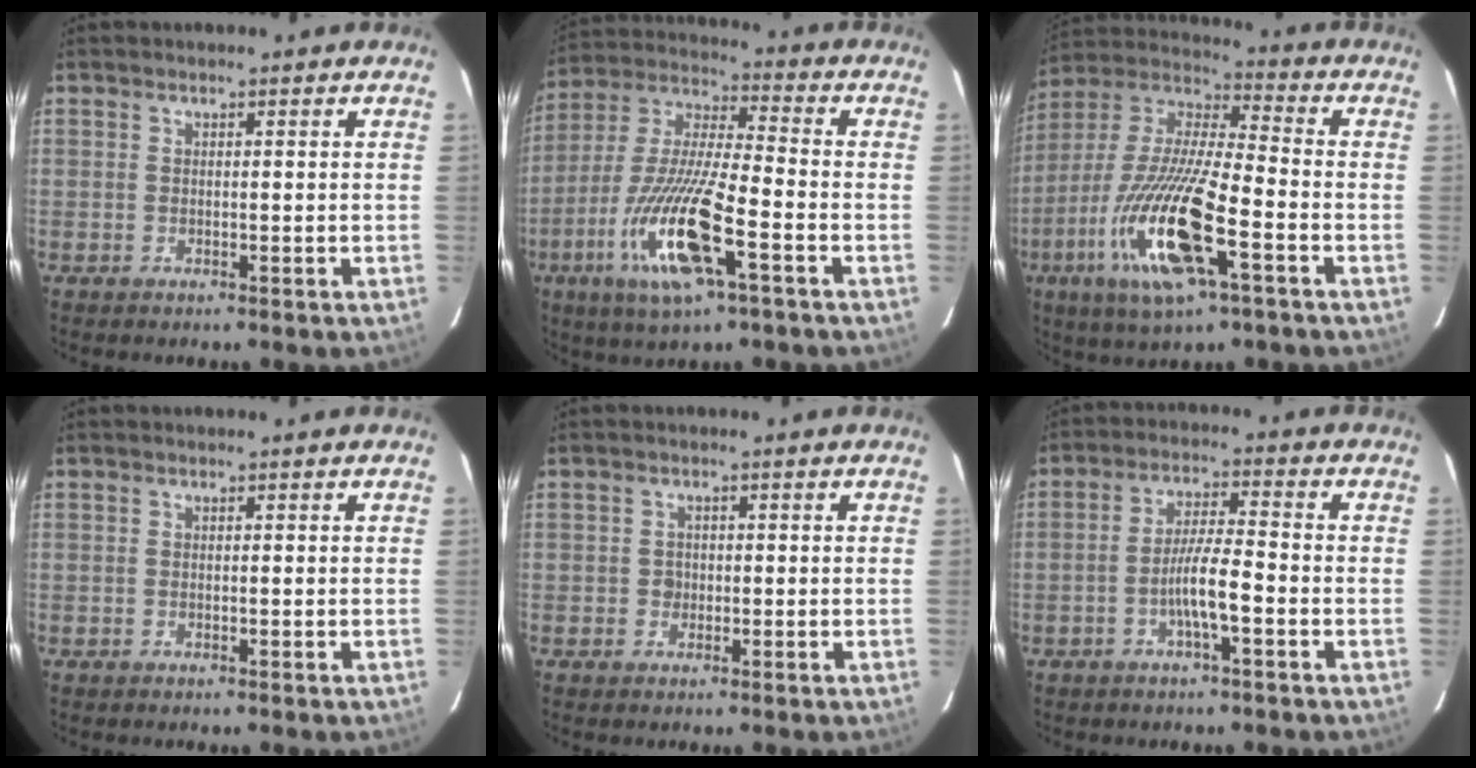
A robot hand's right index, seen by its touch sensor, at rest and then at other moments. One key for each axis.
{"total": 16.8, "fx": -6.8, "fy": 2.2, "fz": 15.2, "tx": -0.314, "ty": -0.020, "tz": -0.123}
{"total": 19.5, "fx": -7.5, "fy": 3.3, "fz": 17.7, "tx": -0.383, "ty": -0.027, "tz": -0.138}
{"total": 0.0}
{"total": 1.3, "fx": -0.2, "fy": 1.2, "fz": 0.5, "tx": -0.008, "ty": 0.003, "tz": -0.002}
{"total": 6.3, "fx": -2.2, "fy": 0.4, "fz": 5.9, "tx": -0.115, "ty": 0.007, "tz": -0.041}